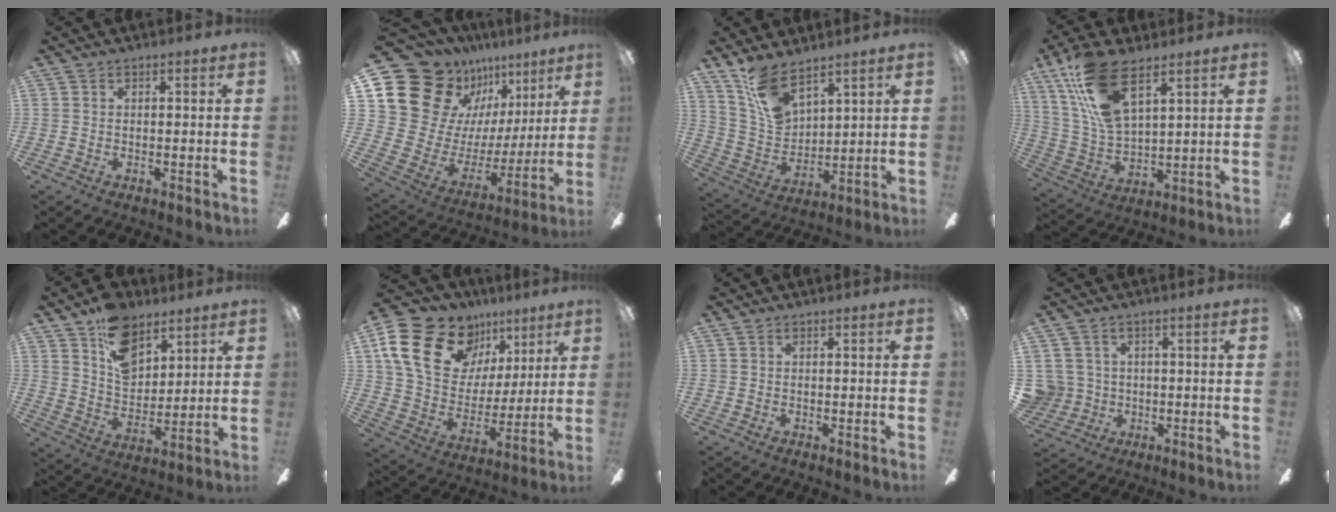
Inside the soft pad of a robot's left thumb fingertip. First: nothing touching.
{"total": 17.4, "force": [11.7, 11.5, 6.0], "torque": [-0.128, -0.091, 0.233]}
{"total": 11.8, "force": [9.0, 5.4, 5.5], "torque": [-0.123, -0.040, 0.176]}
{"total": 16.3, "force": [9.8, 6.4, 11.4], "torque": [-0.251, -0.029, 0.180]}
{"total": 13.8, "force": [8.8, 8.5, 6.5], "torque": [-0.101, -0.042, 0.164]}
{"total": 22.6, "force": [12.1, 15.1, 11.7], "torque": [-0.214, -0.049, 0.229]}
{"total": 0.0}
{"total": 5.7, "force": [0.9, 5.6, 0.6], "torque": [-0.036, 0.004, 0.020]}